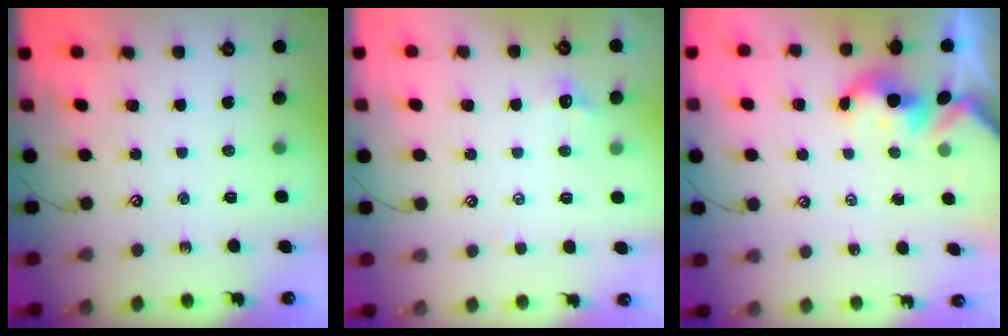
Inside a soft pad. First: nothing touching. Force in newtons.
{"total": 0.0}
{"total": 1.8, "press": 1.8, "slide": 0.2}